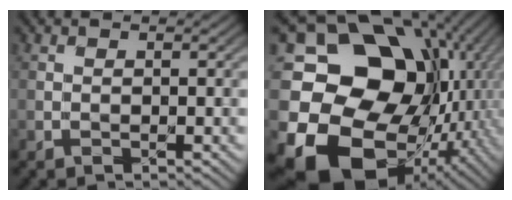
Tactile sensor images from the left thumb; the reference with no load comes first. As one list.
[{"total": 19.8, "force": [-2.7, 15.9, 11.5], "torque": [-0.278, -0.038, -0.021]}]